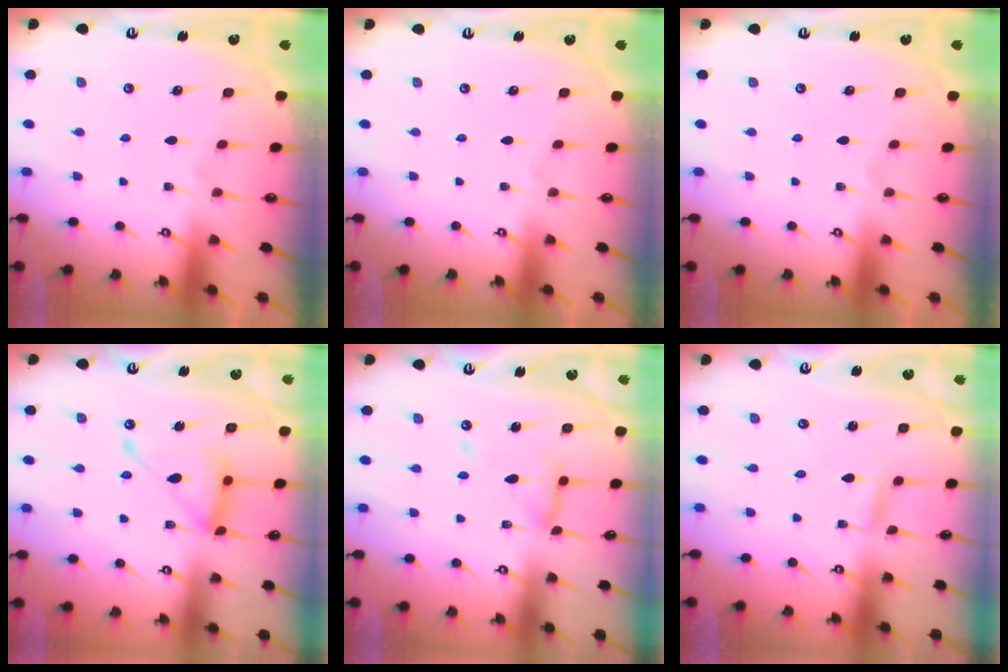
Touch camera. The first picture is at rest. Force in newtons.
{"total": 0.0}
{"total": 0.0}
{"total": 13.9, "press": 13.8, "slide": 1.0}
{"total": 10.3, "press": 10.3, "slide": 0.9}
{"total": 2.5, "press": 2.5, "slide": 0.2}